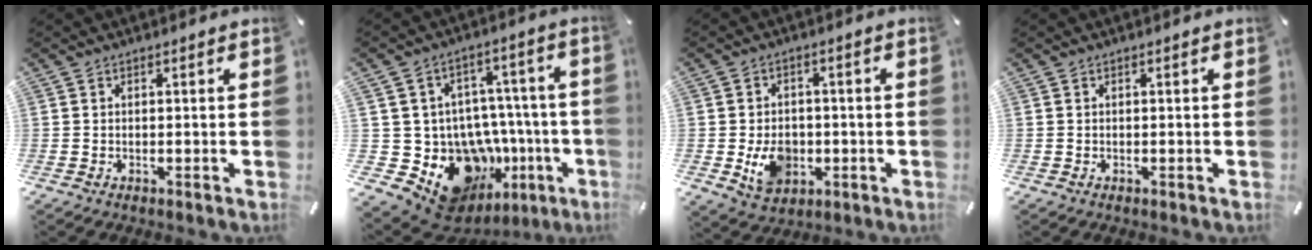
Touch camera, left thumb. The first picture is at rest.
{"total": 18.3, "force": [-8.1, 13.1, 9.9], "torque": [-0.148, 0.026, -0.101]}
{"total": 8.8, "force": [-1.8, 7.0, 5.0], "torque": [-0.086, 0.006, -0.029]}
{"total": 0.0}